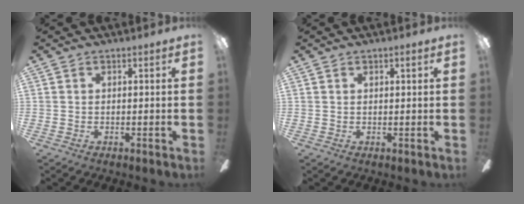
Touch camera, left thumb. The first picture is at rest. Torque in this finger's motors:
{"motor_torque": [-0.12, -0.02, -0.28, 0.11, 0.03]}